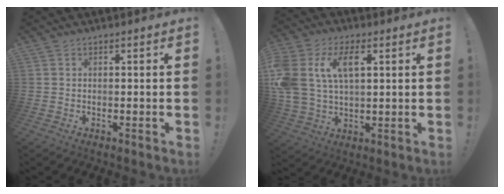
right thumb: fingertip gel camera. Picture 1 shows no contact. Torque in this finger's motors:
{"motor_torque": [2.49, 2.51, 1.07, 0.85, 0.44]}